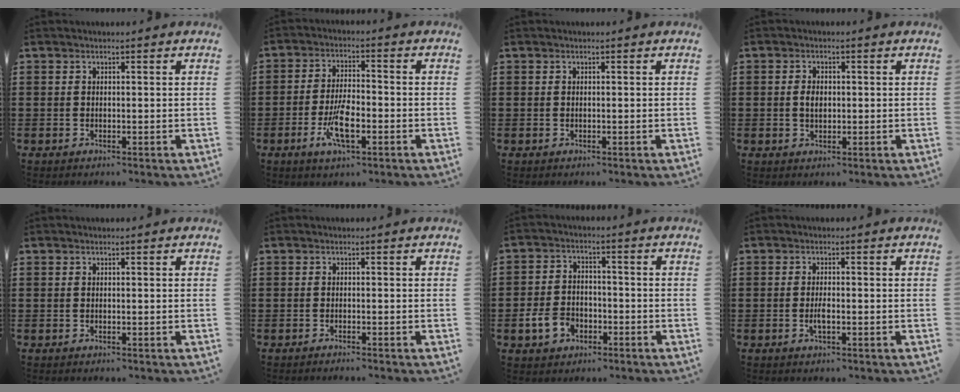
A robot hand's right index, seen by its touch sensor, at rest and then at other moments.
{"total": 7.3, "force": [-2.8, 2.5, 6.3], "torque": [-0.142, -0.014, -0.055]}
{"total": 0.0}
{"total": 2.4, "force": [0.1, 1.4, 2.0], "torque": [-0.040, 0.005, 0.001]}
{"total": 0.0}
{"total": 0.7, "force": [-0.6, -0.2, 0.2], "torque": [-0.004, -0.003, -0.012]}
{"total": 5.2, "force": [-2.4, 3.7, 2.9], "torque": [-0.074, 0.004, -0.049]}
{"total": 2.0, "force": [-0.6, 0.5, 1.8], "torque": [-0.034, 0.000, -0.011]}